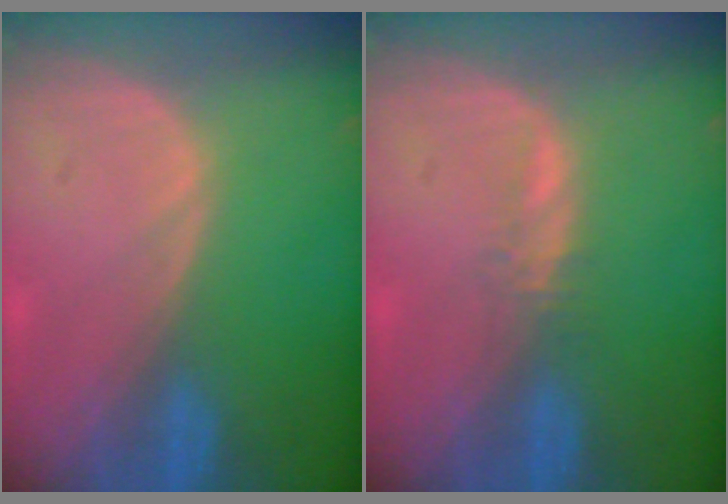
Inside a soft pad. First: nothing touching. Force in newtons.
{"total": 1.3, "press": 1.2, "slide": 0.5}